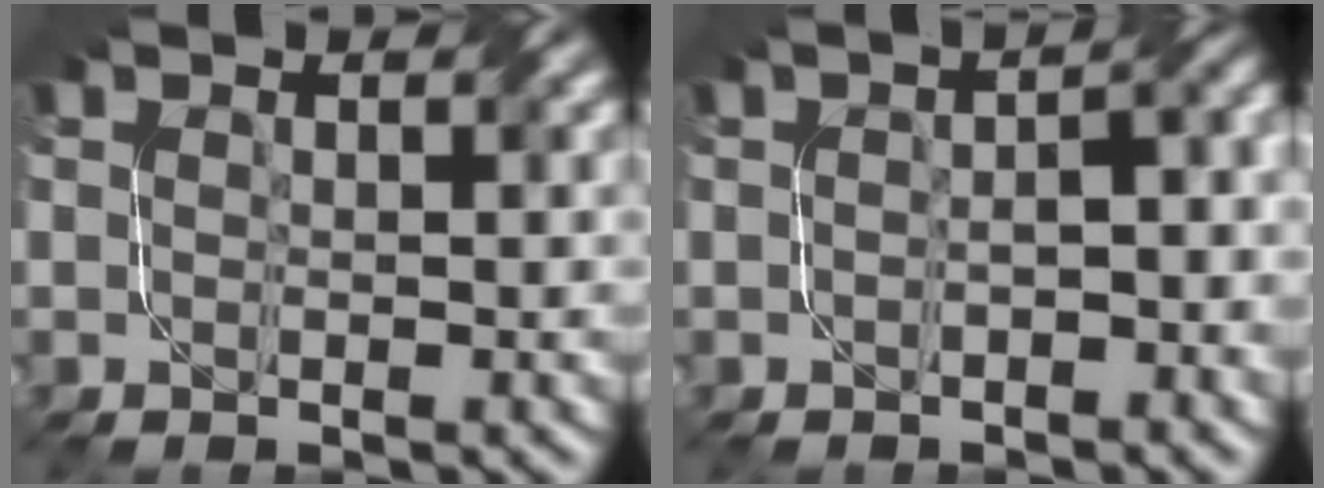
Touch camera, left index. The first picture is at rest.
{"total": 4.1, "force": [-0.8, 1.6, 3.7], "torque": [-0.040, 0.010, -0.010]}